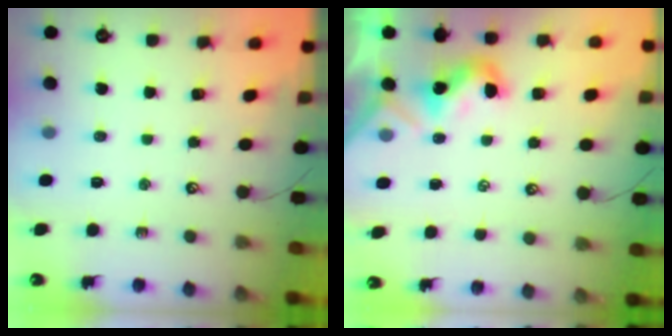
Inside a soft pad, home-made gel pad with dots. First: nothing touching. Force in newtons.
{"total": 1.8, "press": 1.7, "slide": 0.5}